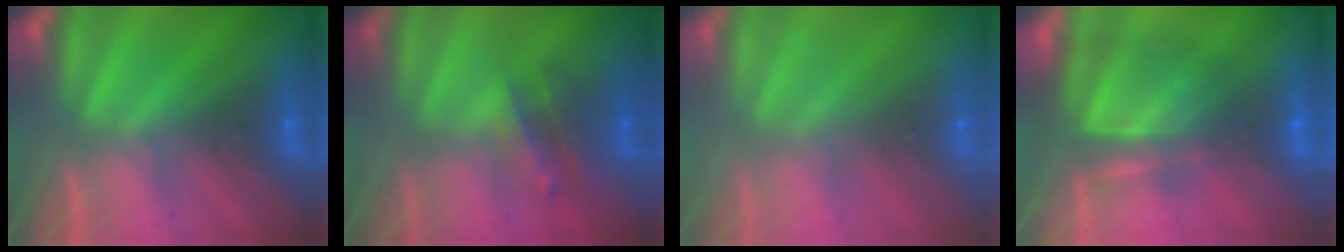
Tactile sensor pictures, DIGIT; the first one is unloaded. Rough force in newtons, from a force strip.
{"total": 2.5}
{"total": 8.3}
{"total": 7.4}